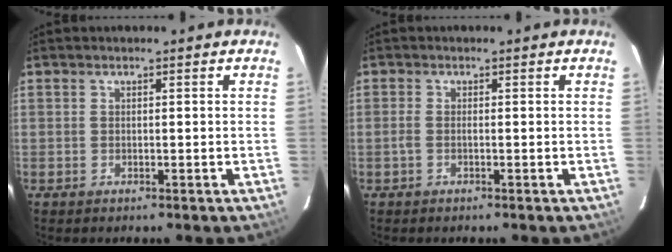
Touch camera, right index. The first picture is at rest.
{"total": 1.2, "force": [-0.5, 0.1, 1.1], "torque": [-0.023, 0.000, -0.011]}